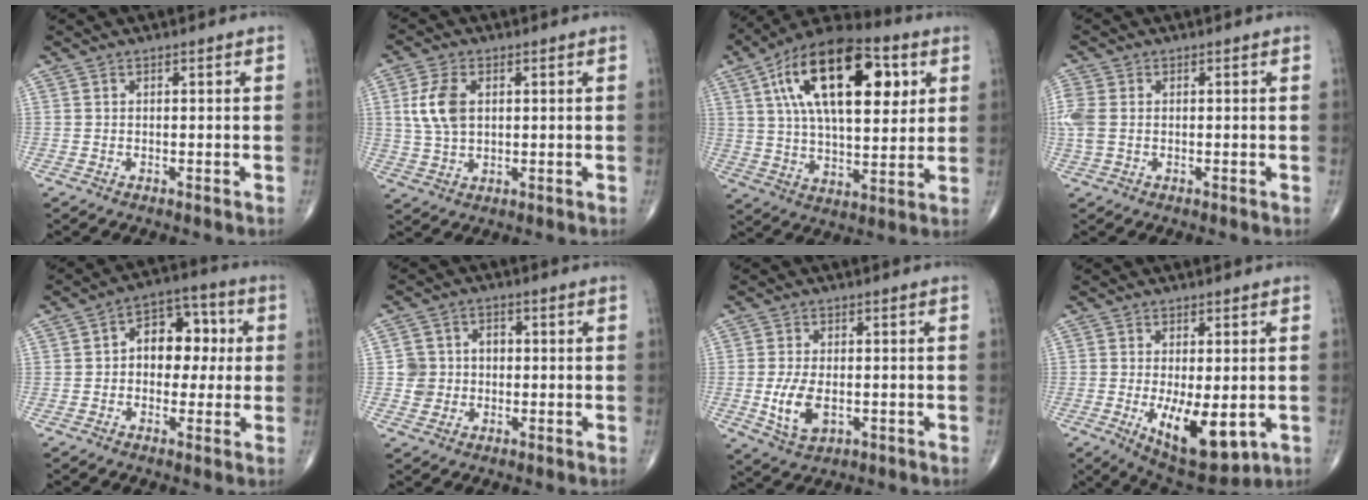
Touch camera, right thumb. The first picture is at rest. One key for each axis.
{"total": 7.6, "fx": 1.5, "fy": 4.6, "fz": 5.9, "tx": -0.124, "ty": 0.001, "tz": 0.030}
{"total": 24.9, "fx": 8.3, "fy": 11.8, "fz": 20.3, "tx": -0.325, "ty": -0.005, "tz": 0.130}
{"total": 4.3, "fx": -0.2, "fy": 2.9, "fz": 3.2, "tx": -0.109, "ty": 0.005, "tz": -0.004}
{"total": 10.5, "fx": 0.9, "fy": 7.2, "fz": 7.5, "tx": -0.068, "ty": 0.030, "tz": 0.004}
{"total": 5.6, "fx": -0.6, "fy": 5.4, "fz": 1.6, "tx": -0.004, "ty": 0.018, "tz": -0.014}
{"total": 7.2, "fx": -1.3, "fy": 4.1, "fz": 5.7, "tx": -0.110, "ty": -0.008, "tz": -0.017}
{"total": 11.7, "fx": -2.6, "fy": 4.9, "fz": 10.3, "tx": -0.152, "ty": -0.024, "tz": -0.025}